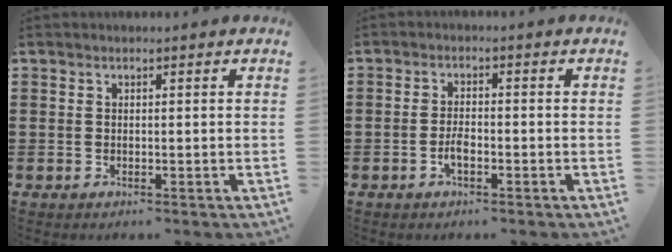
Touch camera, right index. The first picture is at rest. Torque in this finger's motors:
{"motor_torque": [0.65, 0.57, 0.34, 0.07]}